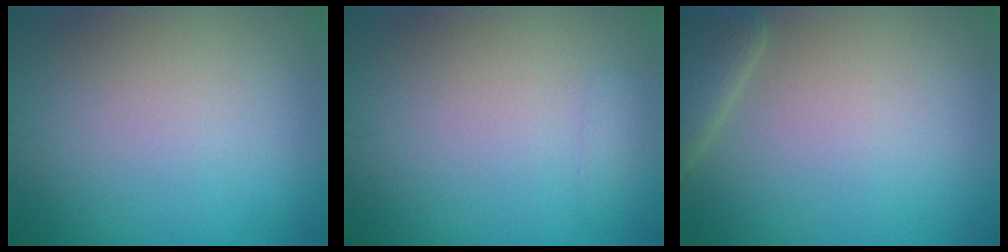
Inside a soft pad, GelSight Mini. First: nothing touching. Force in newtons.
{"total": 0.8, "press": 0.8, "slide": 0.0}
{"total": 3.2, "press": 3.2, "slide": 0.3}